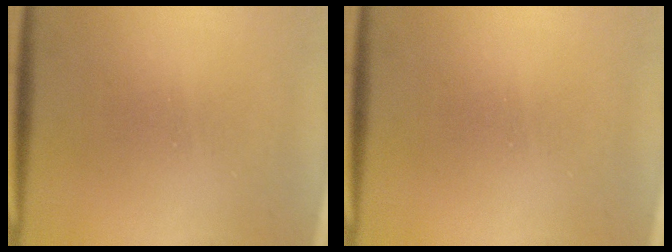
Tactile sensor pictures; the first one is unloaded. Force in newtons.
{"total": 0.0}